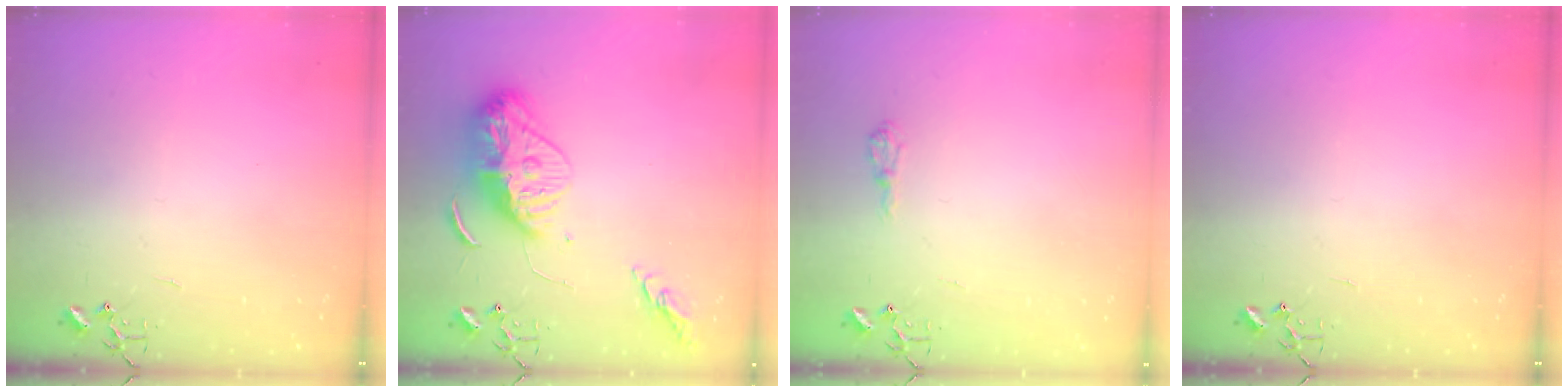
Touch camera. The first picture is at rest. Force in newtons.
{"total": 15.2, "press": 15.2, "slide": 1.3}
{"total": 7.2, "press": 7.1, "slide": 0.6}
{"total": 0.0}